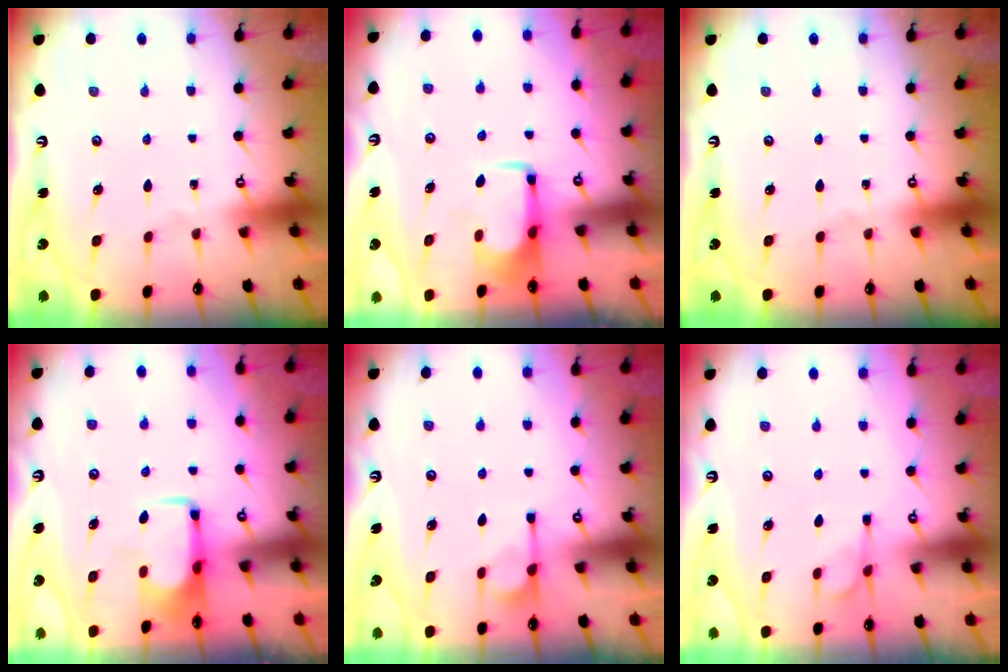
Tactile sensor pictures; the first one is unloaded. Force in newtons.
{"total": 1.6, "press": 1.5, "slide": 0.5}
{"total": 0.0}
{"total": 2.1, "press": 2.1, "slide": 0.4}
{"total": 0.9, "press": 0.1, "slide": 0.9}
{"total": 1.8, "press": 1.3, "slide": 1.3}